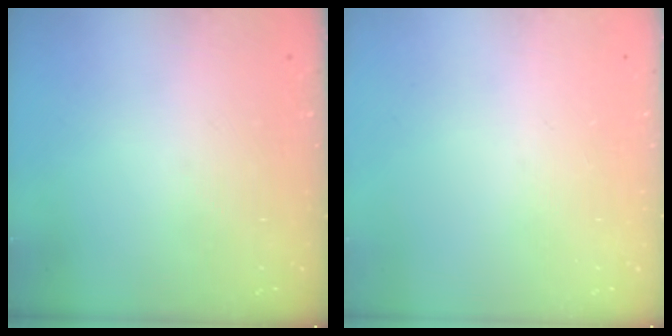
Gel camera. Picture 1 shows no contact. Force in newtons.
{"total": 0.0}